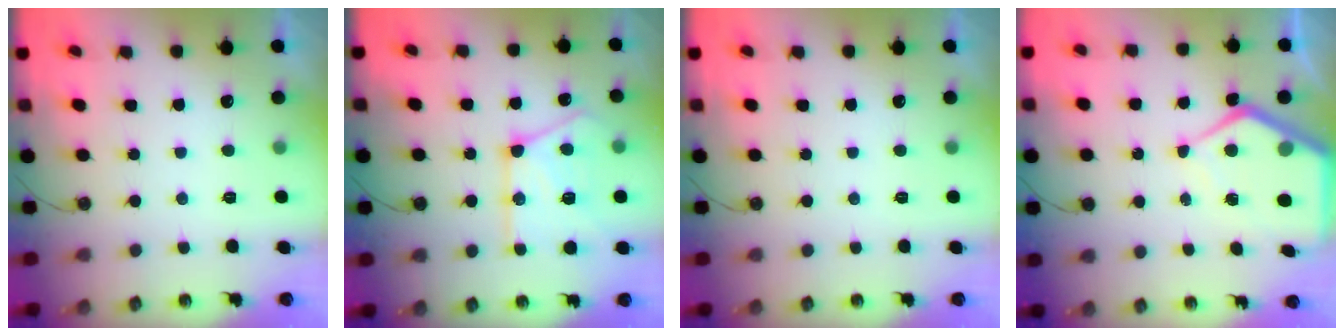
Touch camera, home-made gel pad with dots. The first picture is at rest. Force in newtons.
{"total": 17.3, "press": 17.2, "slide": 1.5}
{"total": 0.0}
{"total": 9.7, "press": 9.7, "slide": 0.9}